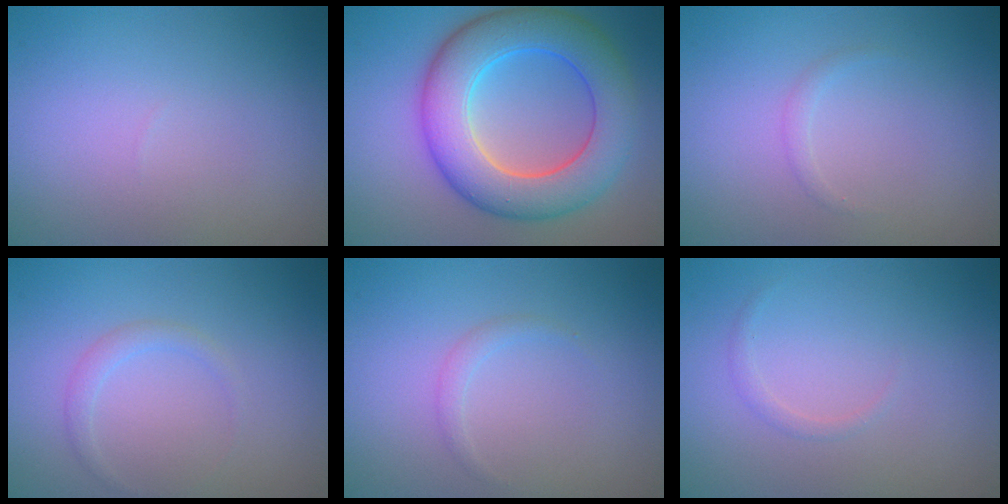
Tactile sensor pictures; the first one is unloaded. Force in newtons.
{"total": 9.1, "press": 9.1, "slide": 0.2}
{"total": 0.7, "press": 0.7, "slide": 0.0}
{"total": 1.1, "press": 1.1, "slide": 0.1}
{"total": 0.9, "press": 0.9, "slide": 0.1}
{"total": 0.7, "press": 0.7, "slide": 0.1}